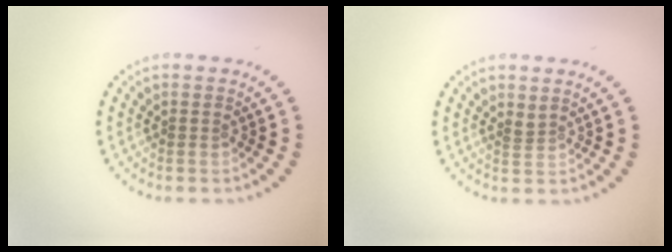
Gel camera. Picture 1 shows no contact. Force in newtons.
{"total": 0.6, "press": 0.3, "slide": 0.5}